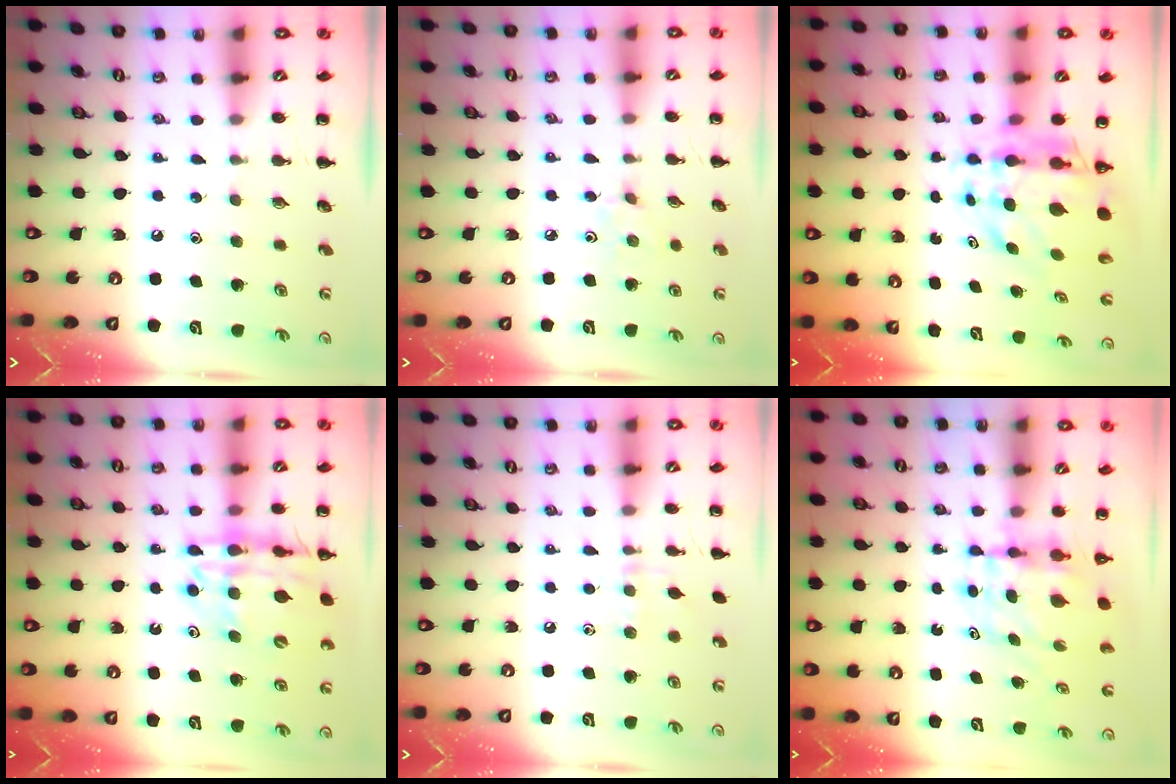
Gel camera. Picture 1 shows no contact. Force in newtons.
{"total": 2.4, "press": 2.3, "slide": 0.8}
{"total": 9.2, "press": 8.7, "slide": 3.0}
{"total": 16.8, "press": 16.3, "slide": 3.9}
{"total": 6.2, "press": 5.9, "slide": 2.0}
{"total": 6.0, "press": 5.9, "slide": 1.0}